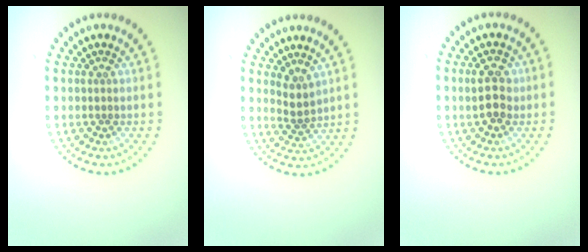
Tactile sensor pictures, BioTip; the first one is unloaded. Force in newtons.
{"total": 1.8, "press": 1.3, "slide": 1.3}
{"total": 2.6, "press": 2.6, "slide": 0.3}